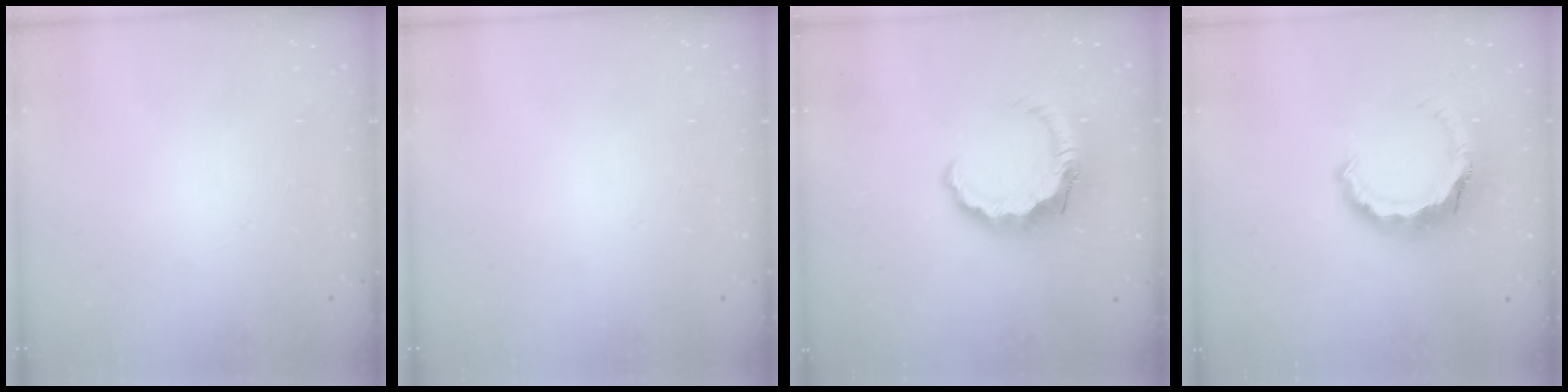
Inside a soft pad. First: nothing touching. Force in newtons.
{"total": 0.0}
{"total": 8.7, "press": 8.6, "slide": 1.4}
{"total": 9.1, "press": 9.0, "slide": 1.5}